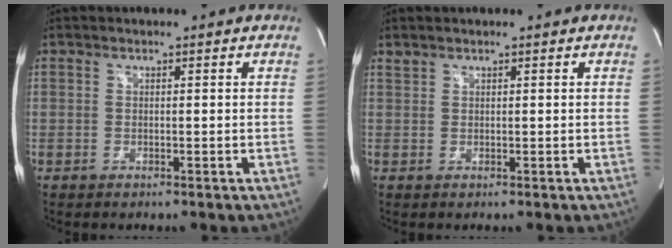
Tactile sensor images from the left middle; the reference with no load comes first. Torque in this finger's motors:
{"motor_torque": [0.04, -0.01, 0.05, 0.01]}